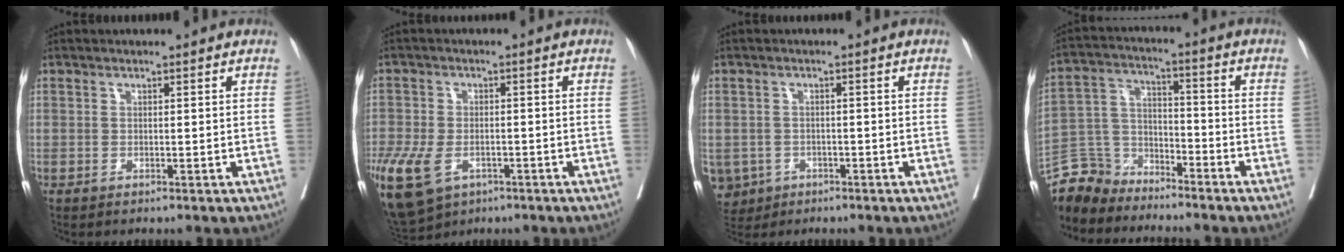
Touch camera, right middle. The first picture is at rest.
{"total": 22.7, "force": [-10.7, 15.8, 12.3], "torque": [-0.396, -0.040, -0.168]}
{"total": 7.3, "force": [-3.1, 6.5, 1.3], "torque": [-0.052, 0.004, -0.046]}
{"total": 7.4, "force": [-6.8, 2.6, -1.3], "torque": [0.019, 0.023, -0.142]}